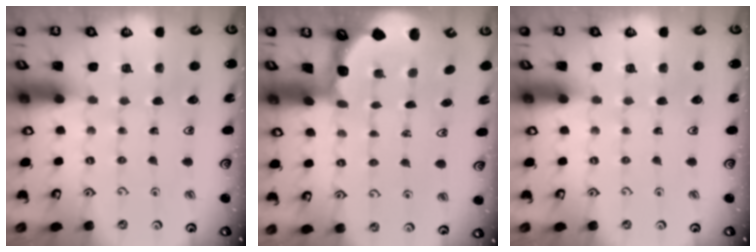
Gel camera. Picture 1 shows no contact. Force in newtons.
{"total": 1.8, "press": 1.7, "slide": 0.5}
{"total": 0.0}